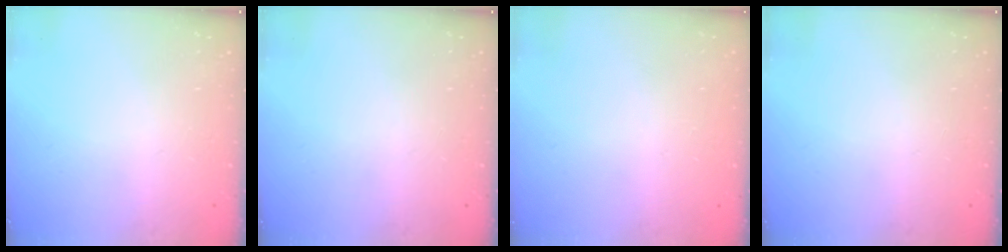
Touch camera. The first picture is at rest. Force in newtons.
{"total": 0.0}
{"total": 0.0}
{"total": 0.0}